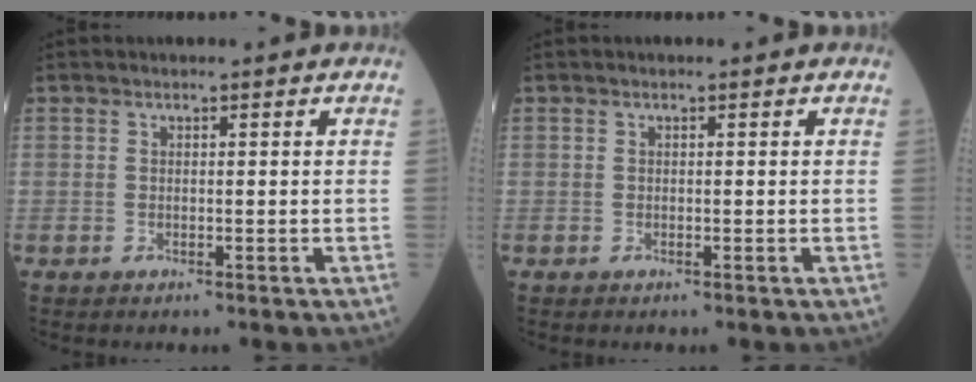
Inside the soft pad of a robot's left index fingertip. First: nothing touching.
{"total": 0.0}